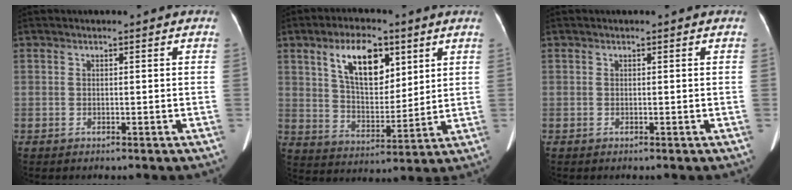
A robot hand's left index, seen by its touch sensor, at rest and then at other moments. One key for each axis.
{"total": 11.2, "fx": 5.5, "fy": 5.2, "fz": 8.3, "tx": -0.153, "ty": 0.014, "tz": 0.105}
{"total": 0.0}